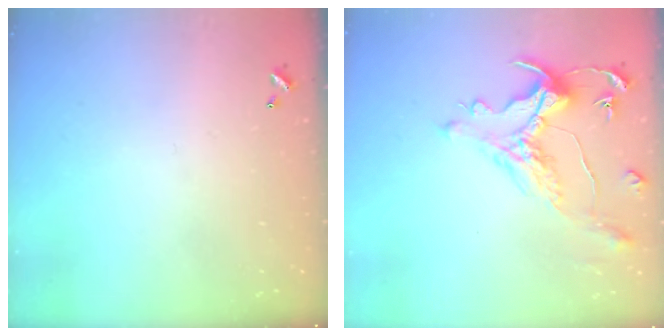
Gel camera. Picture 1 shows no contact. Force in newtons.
{"total": 1.0, "press": 0.3, "slide": 1.0}